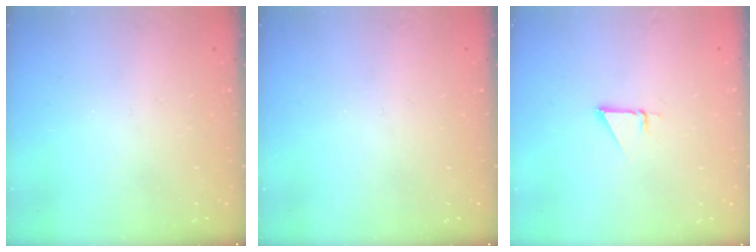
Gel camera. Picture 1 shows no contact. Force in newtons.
{"total": 0.0}
{"total": 2.3, "press": 2.3, "slide": 0.1}